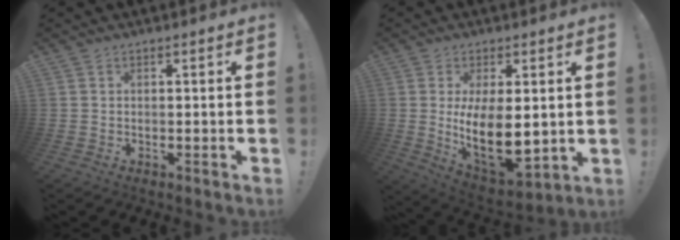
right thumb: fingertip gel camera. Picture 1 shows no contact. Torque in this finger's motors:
{"motor_torque": [0.14, 0.90, 0.92, 0.34, 0.17]}